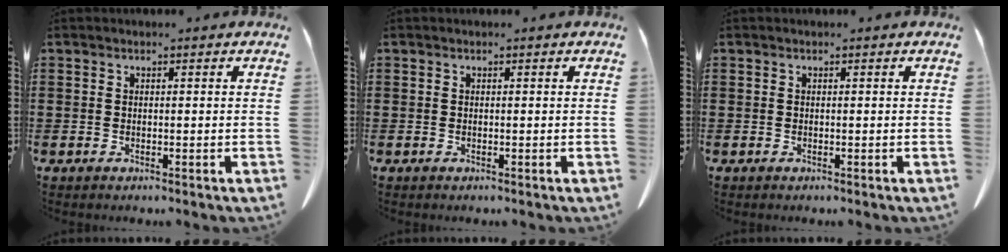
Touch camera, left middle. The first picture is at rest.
{"total": 0.0}
{"total": 0.0}